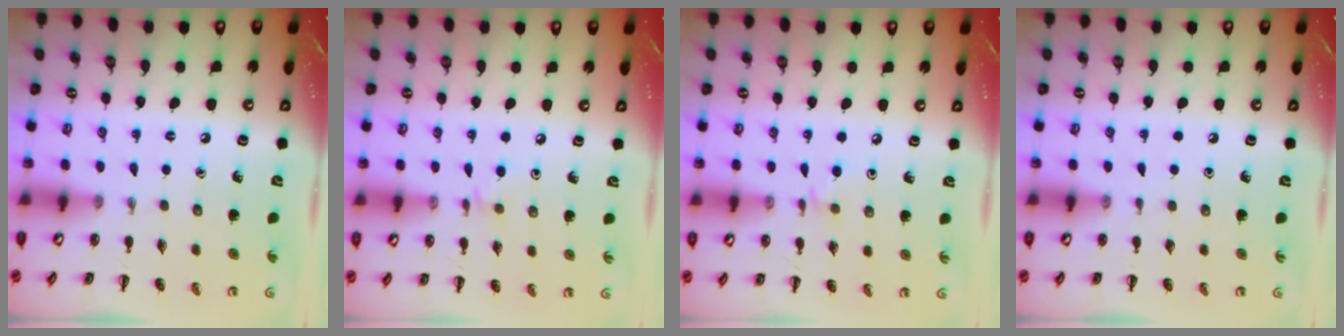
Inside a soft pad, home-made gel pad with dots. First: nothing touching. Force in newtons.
{"total": 3.0, "press": 2.7, "slide": 1.2}
{"total": 3.0, "press": 2.7, "slide": 1.2}
{"total": 0.0}